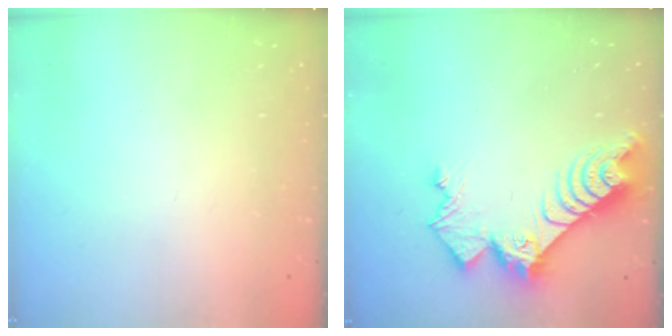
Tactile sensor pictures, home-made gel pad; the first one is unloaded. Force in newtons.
{"total": 10.7, "press": 10.6, "slide": 1.1}